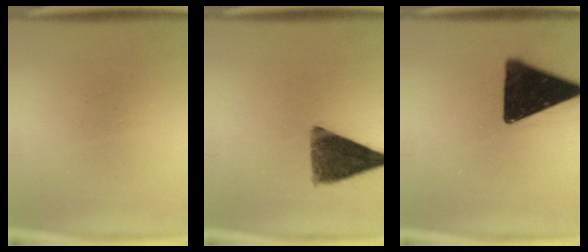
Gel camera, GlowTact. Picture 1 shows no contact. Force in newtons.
{"total": 10.5}
{"total": 17.4}